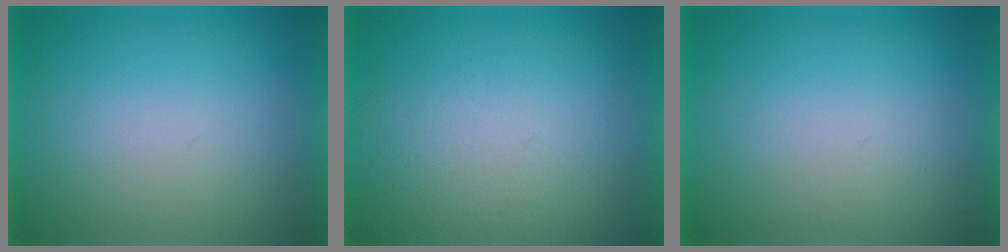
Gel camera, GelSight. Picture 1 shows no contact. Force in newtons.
{"total": 4.4}
{"total": 1.1}